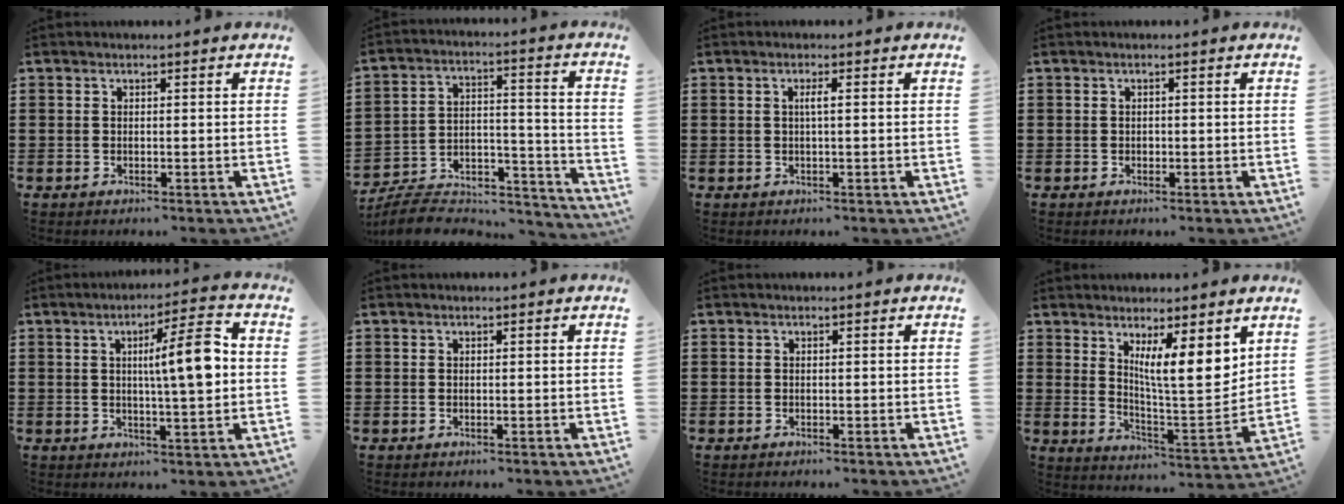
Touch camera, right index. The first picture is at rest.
{"total": 7.6, "force": [-6.8, 2.4, 2.5], "torque": [-0.043, 0.013, -0.132]}
{"total": 1.4, "force": [0.1, 0.0, 1.4], "torque": [-0.027, 0.000, -0.002]}
{"total": 0.6, "force": [0.0, 0.5, 0.3], "torque": [-0.007, 0.001, -0.001]}
{"total": 9.1, "force": [1.1, 1.4, 8.9], "torque": [-0.141, -0.005, 0.008]}
{"total": 0.0}
{"total": 0.0}
{"total": 8.8, "force": [4.9, 1.7, 7.1], "torque": [-0.123, -0.028, 0.080]}